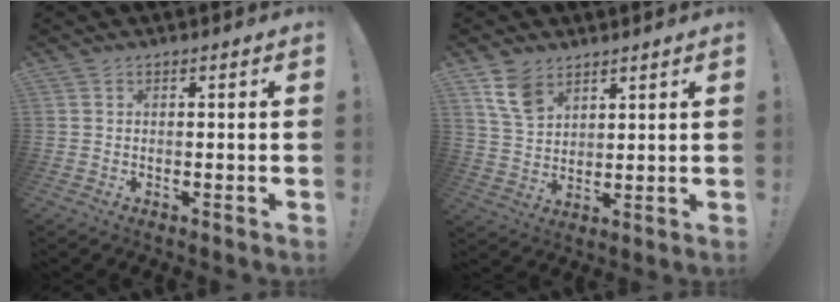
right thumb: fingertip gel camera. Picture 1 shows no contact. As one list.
[{"total": 9.0, "force": [5.7, 5.4, 4.3], "torque": [-0.081, -0.019, 0.116]}]